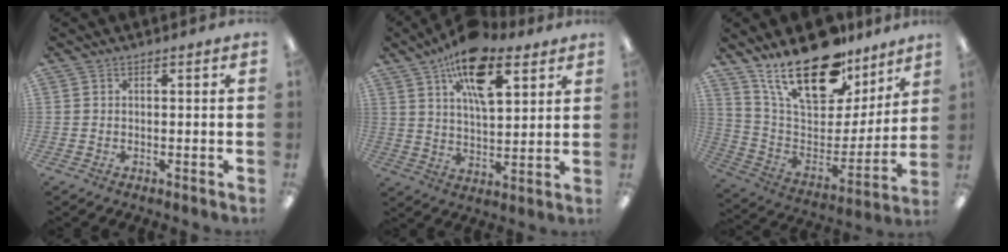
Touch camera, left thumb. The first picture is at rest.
{"total": 16.0, "force": [9.4, 7.2, 10.8], "torque": [-0.176, -0.028, 0.159]}
{"total": 24.4, "force": [17.2, 10.7, 13.4], "torque": [-0.231, -0.109, 0.306]}